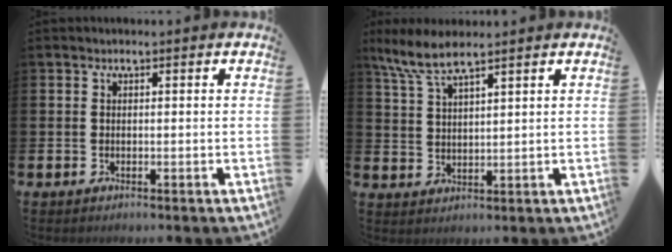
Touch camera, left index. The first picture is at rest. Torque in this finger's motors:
{"motor_torque": [0.06, -0.14, 0.49, 0.13]}